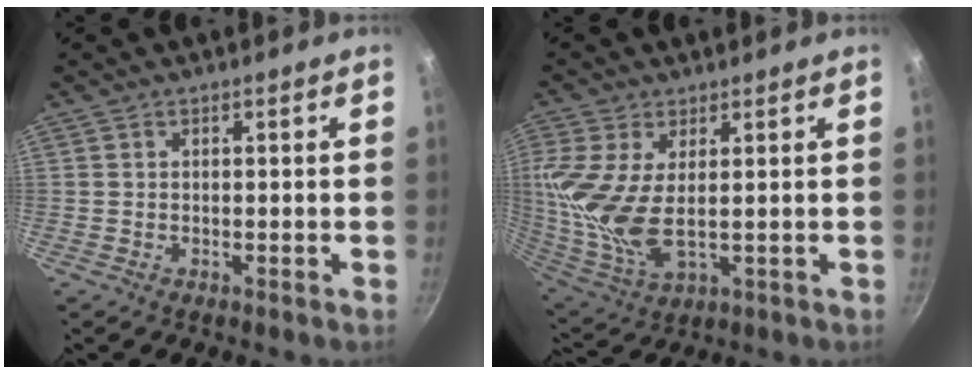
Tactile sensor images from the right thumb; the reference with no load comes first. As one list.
[{"total": 13.6, "force": [2.6, 6.5, 11.7], "torque": [-0.253, -0.014, 0.058]}]